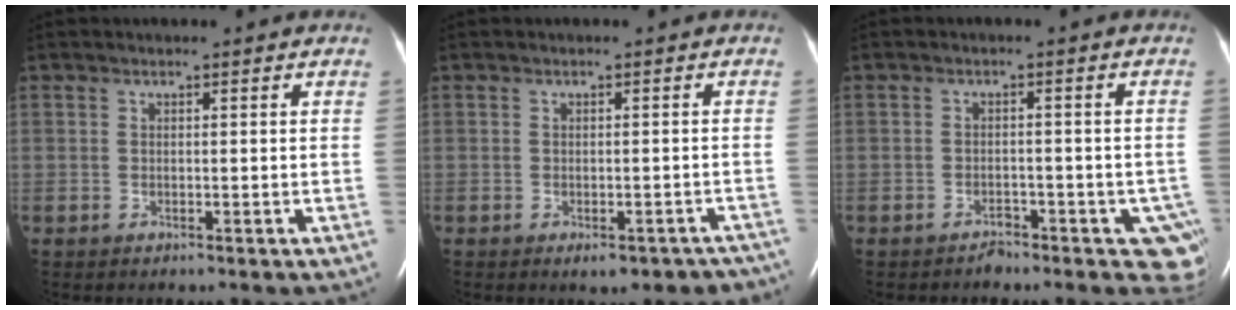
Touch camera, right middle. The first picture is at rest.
{"total": 6.7, "force": [-5.4, 2.9, 2.7], "torque": [-0.018, 0.009, -0.054]}
{"total": 5.4, "force": [-3.8, 3.0, 2.4], "torque": [0.008, 0.007, -0.055]}